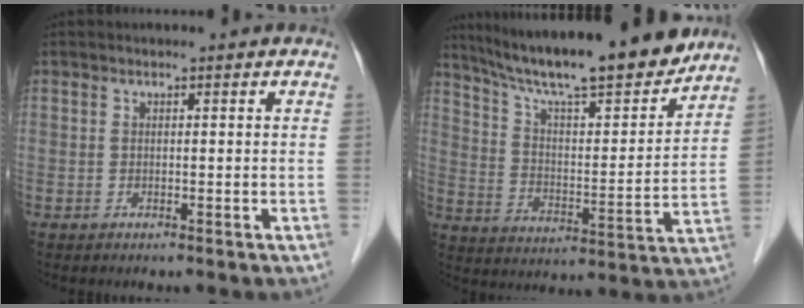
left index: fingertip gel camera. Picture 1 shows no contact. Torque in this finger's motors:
{"motor_torque": [0.35, -0.52, 0.80, 0.15]}